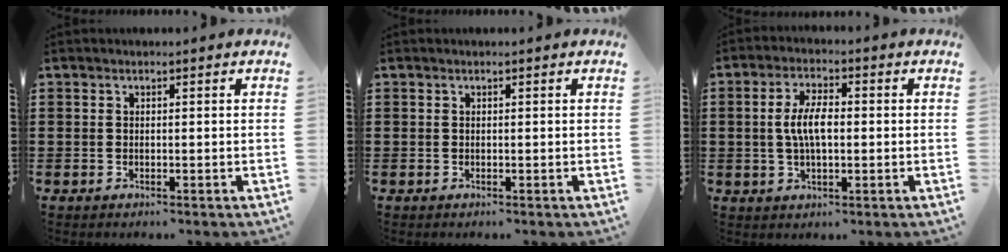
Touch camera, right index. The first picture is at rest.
{"total": 0.0}
{"total": 5.7, "force": [-0.3, 2.3, 5.2], "torque": [-0.112, 0.001, -0.011]}